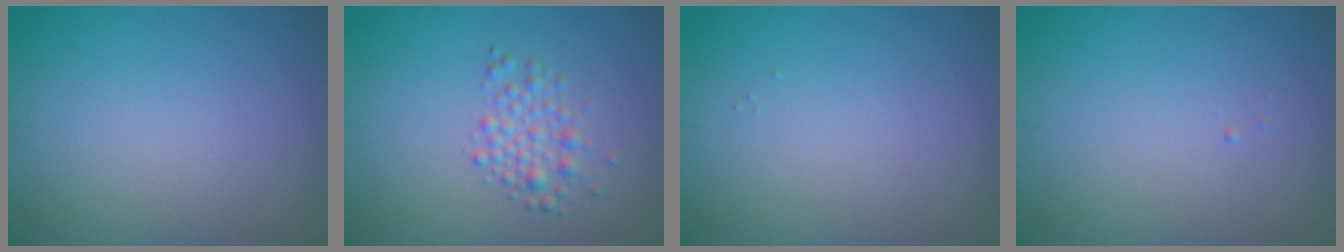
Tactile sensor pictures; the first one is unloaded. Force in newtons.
{"total": 2.2, "press": 2.2, "slide": 0.1}
{"total": 0.0}
{"total": 0.0}